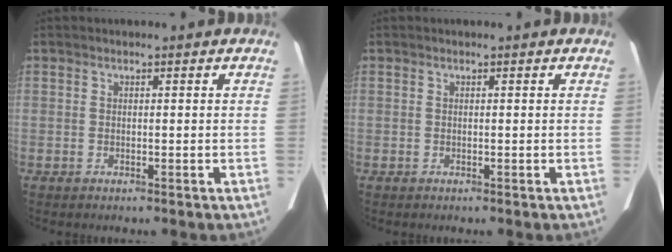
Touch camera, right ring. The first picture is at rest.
{"total": 0.0}